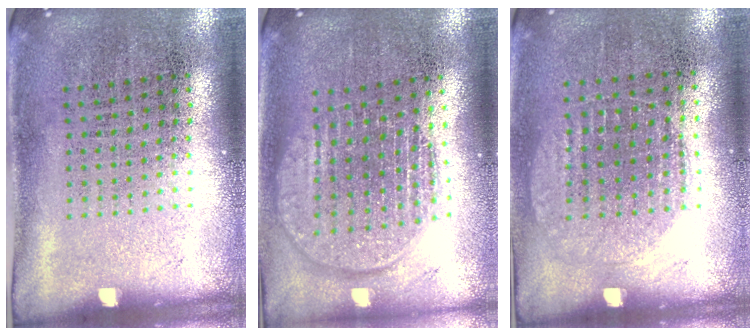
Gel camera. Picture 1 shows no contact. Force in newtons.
{"total": 1.9, "press": 1.6, "slide": 1.0}
{"total": 1.0, "press": 0.9, "slide": 0.3}